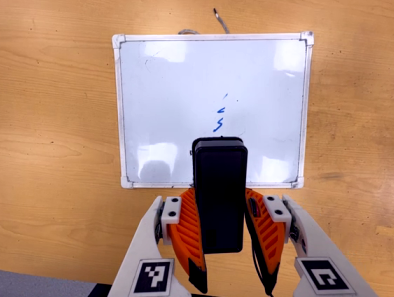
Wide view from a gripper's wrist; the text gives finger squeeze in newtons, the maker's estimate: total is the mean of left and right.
{"total": 5.4, "left": 4.9, "right": 6.0}